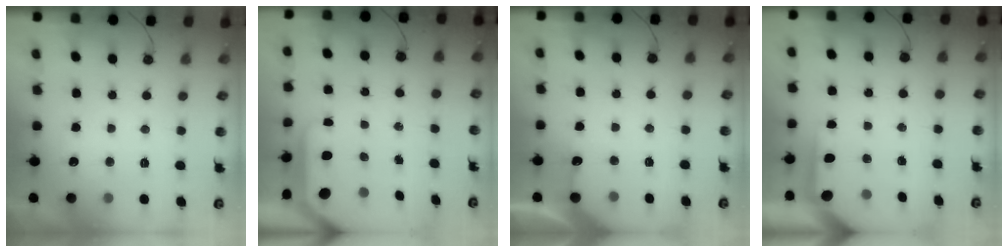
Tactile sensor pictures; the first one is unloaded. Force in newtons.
{"total": 9.8, "press": 9.8, "slide": 0.7}
{"total": 4.0, "press": 4.0, "slide": 0.4}
{"total": 4.3, "press": 4.2, "slide": 0.3}